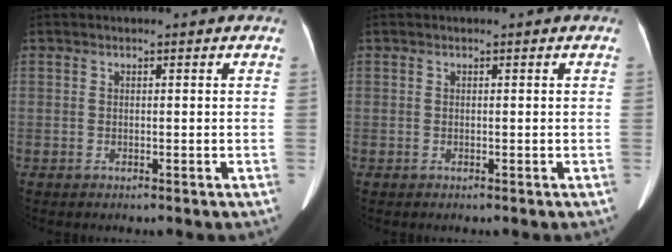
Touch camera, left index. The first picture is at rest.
{"total": 0.0}